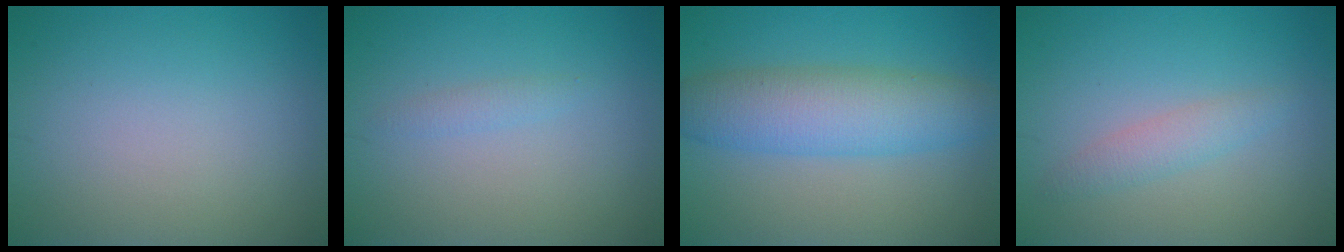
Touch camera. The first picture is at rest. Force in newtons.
{"total": 0.9, "press": 0.9, "slide": 0.1}
{"total": 6.4, "press": 6.4, "slide": 0.1}
{"total": 1.8, "press": 1.8, "slide": 0.0}